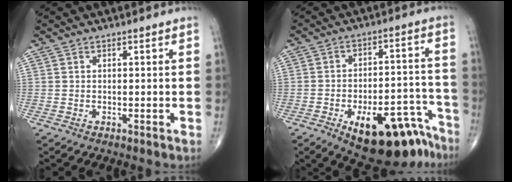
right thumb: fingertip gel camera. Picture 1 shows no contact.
{"total": 18.8, "force": [-11.9, 8.0, 12.2], "torque": [-0.107, 0.093, -0.166]}